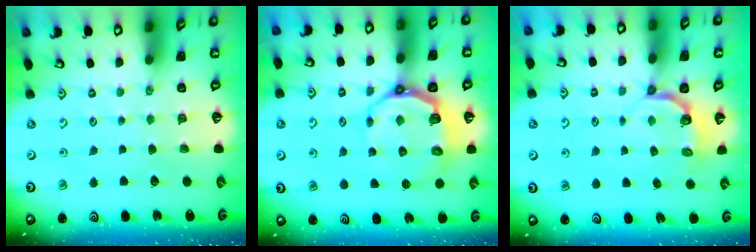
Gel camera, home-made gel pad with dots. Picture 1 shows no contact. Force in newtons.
{"total": 8.6, "press": 7.5, "slide": 4.2}
{"total": 4.8, "press": 3.7, "slide": 3.0}